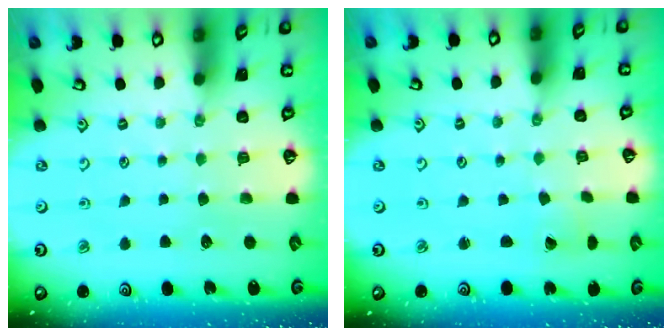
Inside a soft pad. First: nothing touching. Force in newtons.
{"total": 1.7, "press": 1.7, "slide": 0.1}